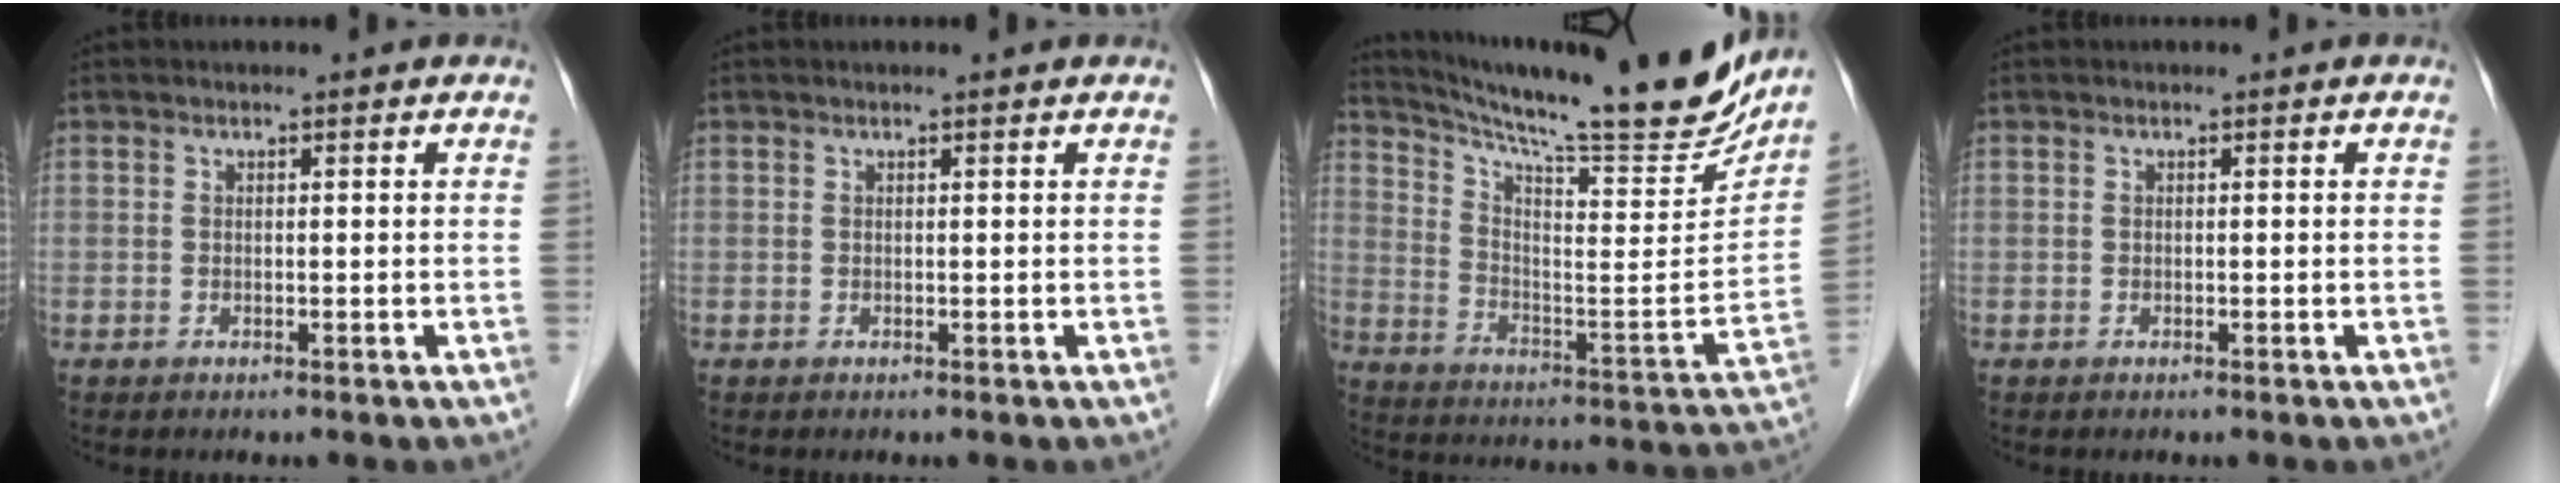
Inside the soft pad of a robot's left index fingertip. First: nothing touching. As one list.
[{"total": 0.7, "force": [0.7, -0.1, 0.2], "torque": [-0.010, 0.000, 0.010]}, {"total": 23.2, "force": [21.1, 0.8, 9.5], "torque": [-0.161, -0.077, 0.305]}, {"total": 0.0}]